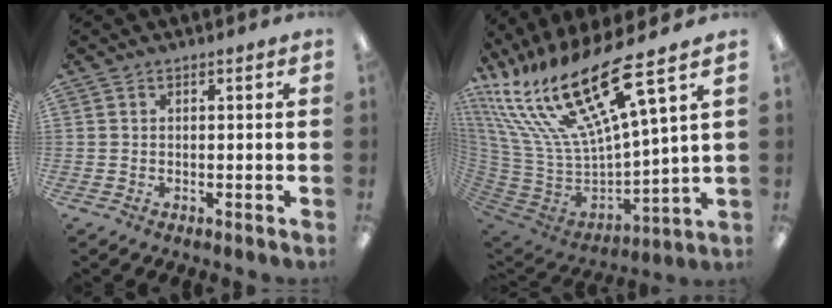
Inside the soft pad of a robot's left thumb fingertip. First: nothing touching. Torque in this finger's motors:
{"motor_torque": [2.19, 2.71, 1.72, -1.05, 0.30]}